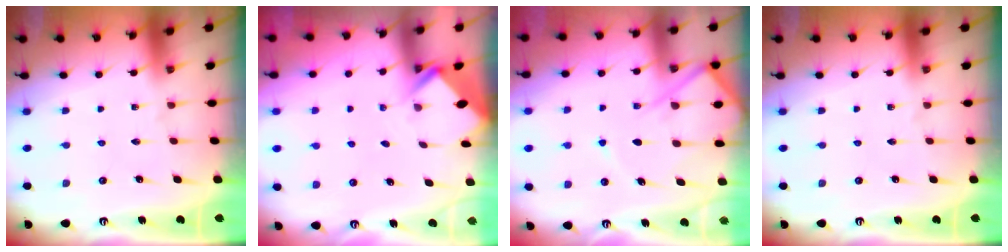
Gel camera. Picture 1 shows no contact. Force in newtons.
{"total": 2.7, "press": 2.7, "slide": 0.2}
{"total": 10.2, "press": 10.2, "slide": 0.9}
{"total": 0.0}